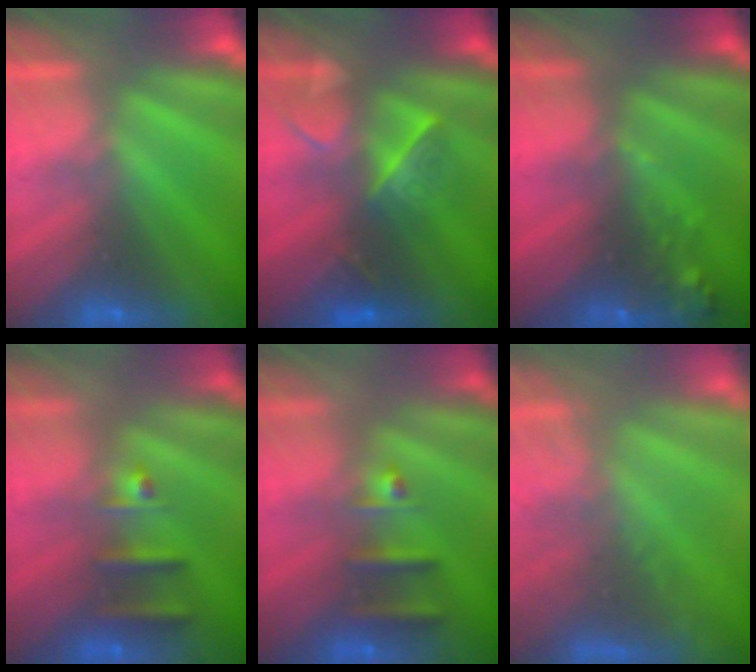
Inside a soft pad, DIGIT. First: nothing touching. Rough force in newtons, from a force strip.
{"total": 2.6}
{"total": 6.6}
{"total": 2.4}
{"total": 2.4}
{"total": 7.8}